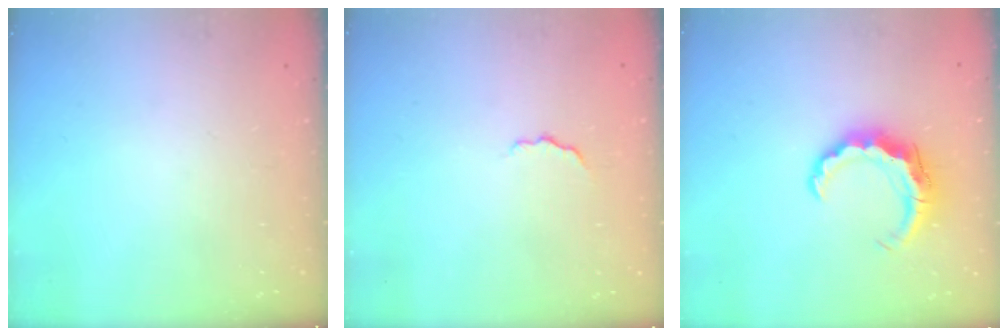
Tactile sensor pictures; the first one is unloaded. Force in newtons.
{"total": 4.0, "press": 3.9, "slide": 0.9}
{"total": 7.8, "press": 7.8, "slide": 0.4}